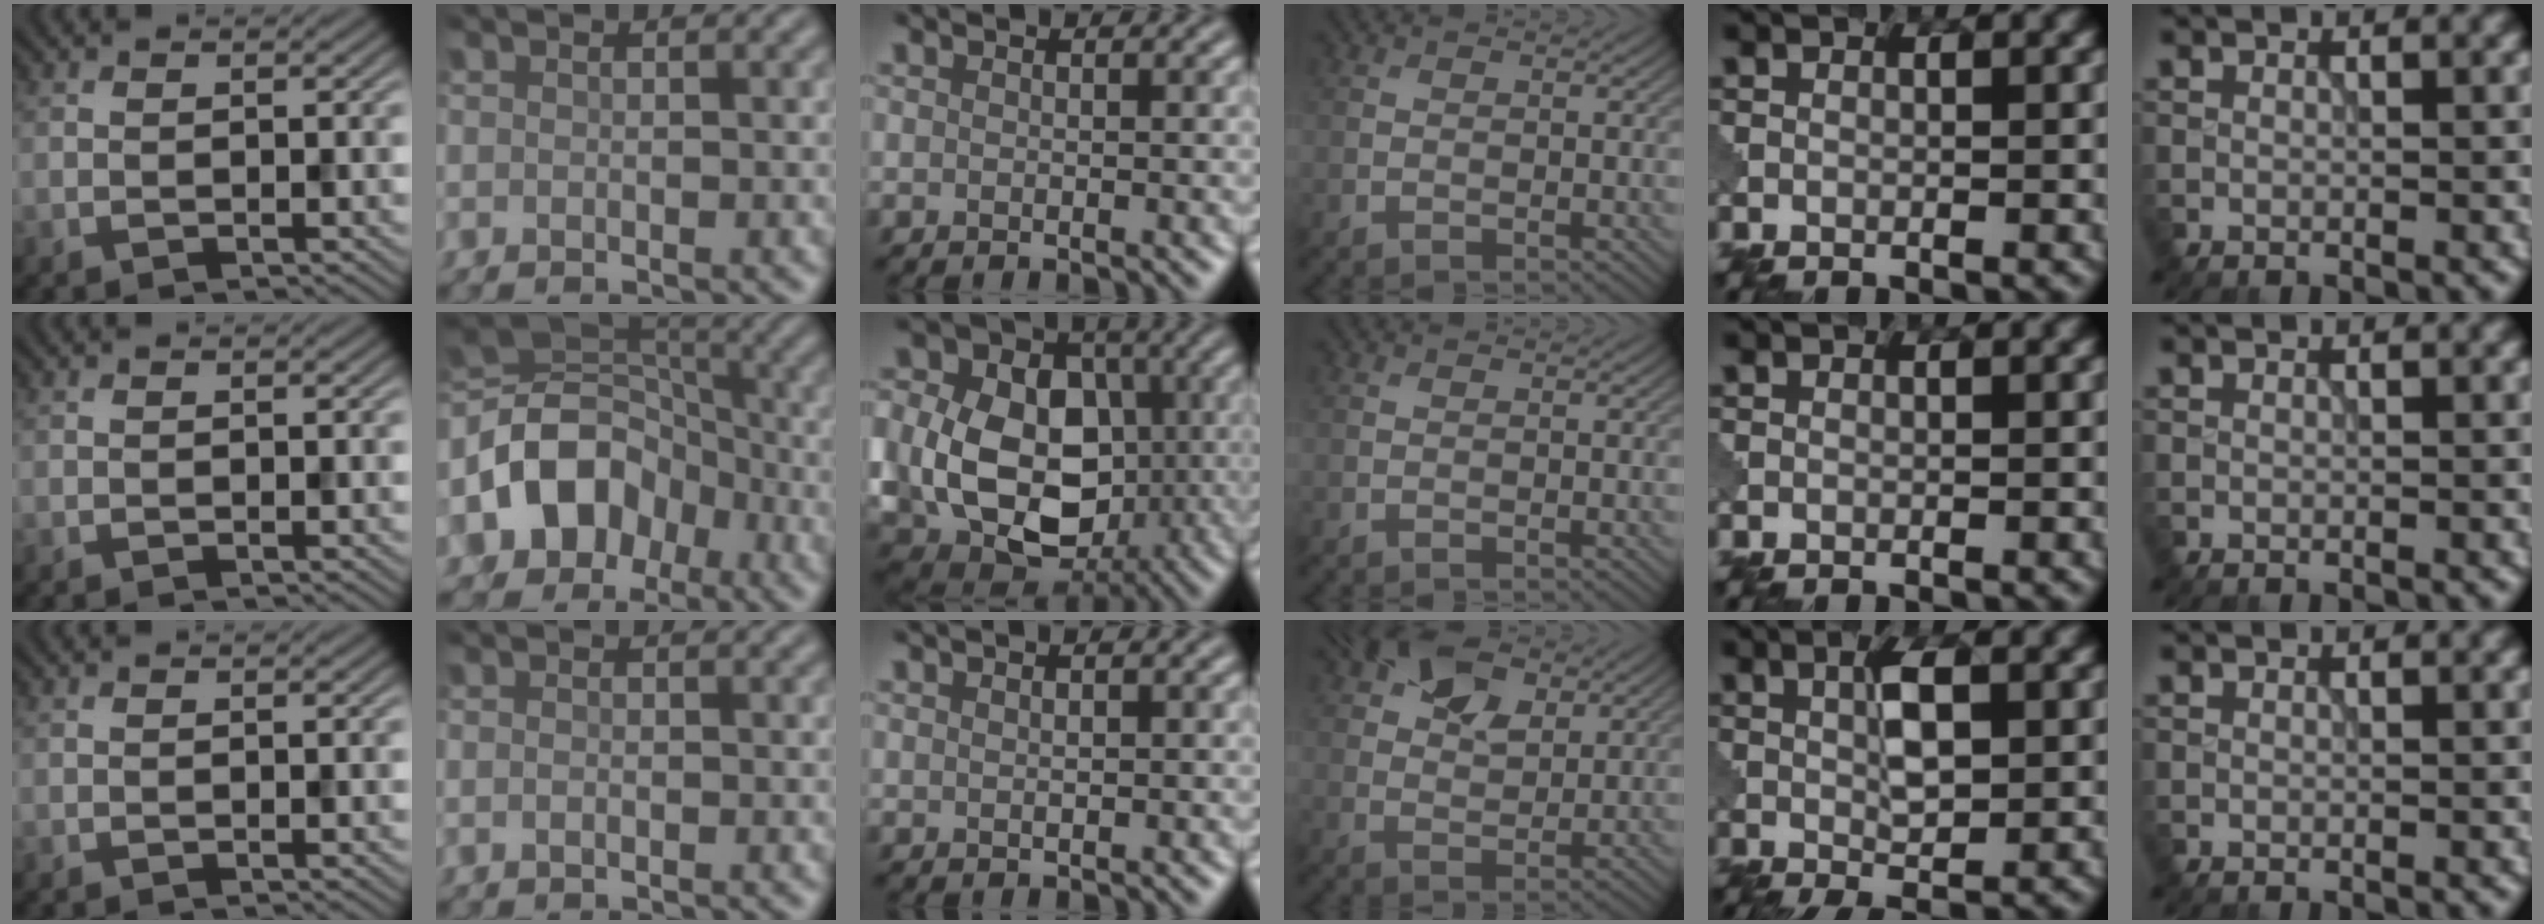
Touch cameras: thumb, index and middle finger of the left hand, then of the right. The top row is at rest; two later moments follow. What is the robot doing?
{"motion": "disassemble", "object": "puzzle pieces"}